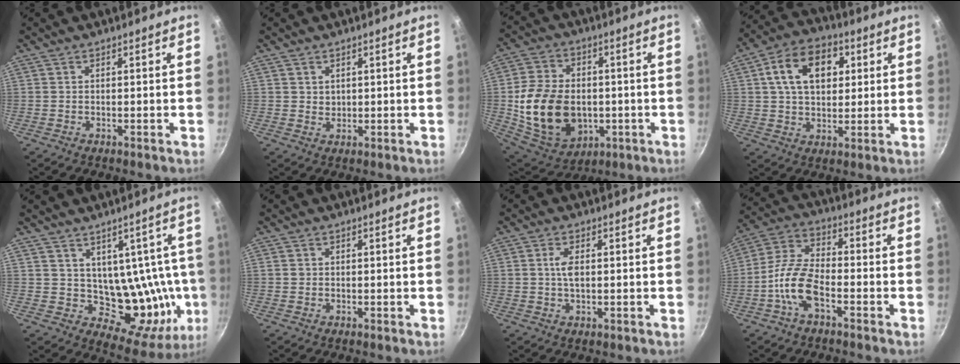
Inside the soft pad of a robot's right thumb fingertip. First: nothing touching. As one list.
[{"total": 1.7, "force": [0.8, 1.5, 0.5], "torque": [-0.001, -0.004, 0.016]}, {"total": 19.3, "force": [-2.3, 14.1, 13.0], "torque": [-0.224, 0.008, -0.021]}, {"total": 14.3, "force": [4.0, 9.6, 9.8], "torque": [-0.134, 0.010, 0.055]}, {"total": 15.4, "force": [2.5, 10.9, 10.7], "torque": [-0.070, -0.037, 0.054]}, {"total": 0.7, "force": [0.0, 0.7, 0.1], "torque": [-0.001, 0.002, 0.000]}, {"total": 3.3, "force": [0.3, 1.3, 3.0], "torque": [-0.064, 0.003, 0.003]}, {"total": 9.9, "force": [-4.1, 4.6, 7.7], "torque": [-0.153, 0.037, -0.093]}]